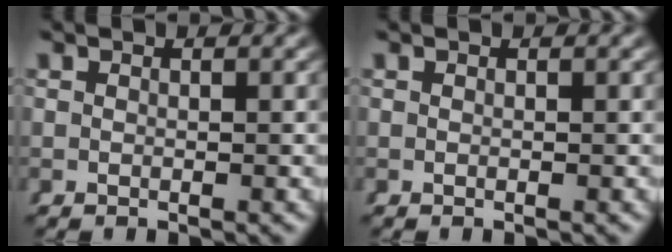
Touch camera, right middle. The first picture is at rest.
{"total": 0.0}